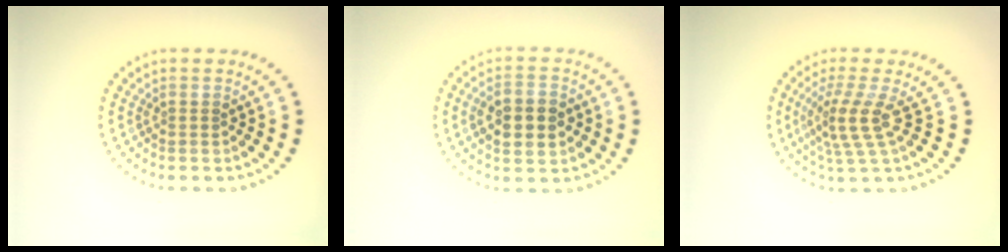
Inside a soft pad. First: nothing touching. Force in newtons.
{"total": 4.4, "press": 4.4, "slide": 0.3}
{"total": 3.5, "press": 2.6, "slide": 2.3}